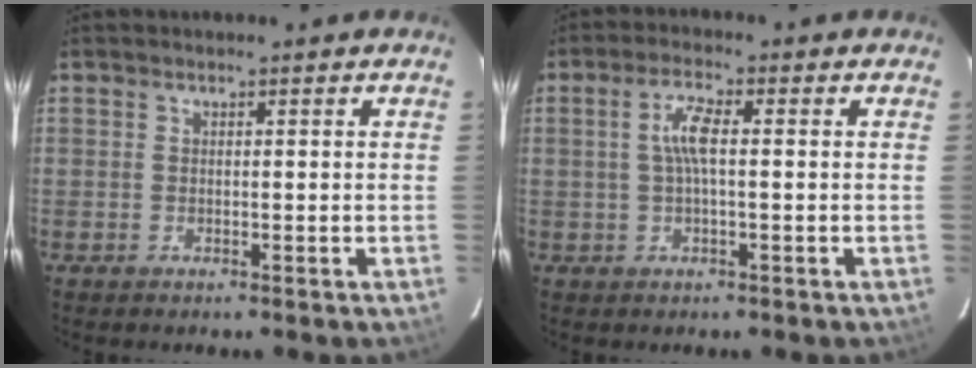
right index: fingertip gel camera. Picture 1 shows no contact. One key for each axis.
{"total": 4.5, "fx": 0.3, "fy": 1.0, "fz": 4.4, "tx": -0.085, "ty": 0.007, "tz": 0.006}